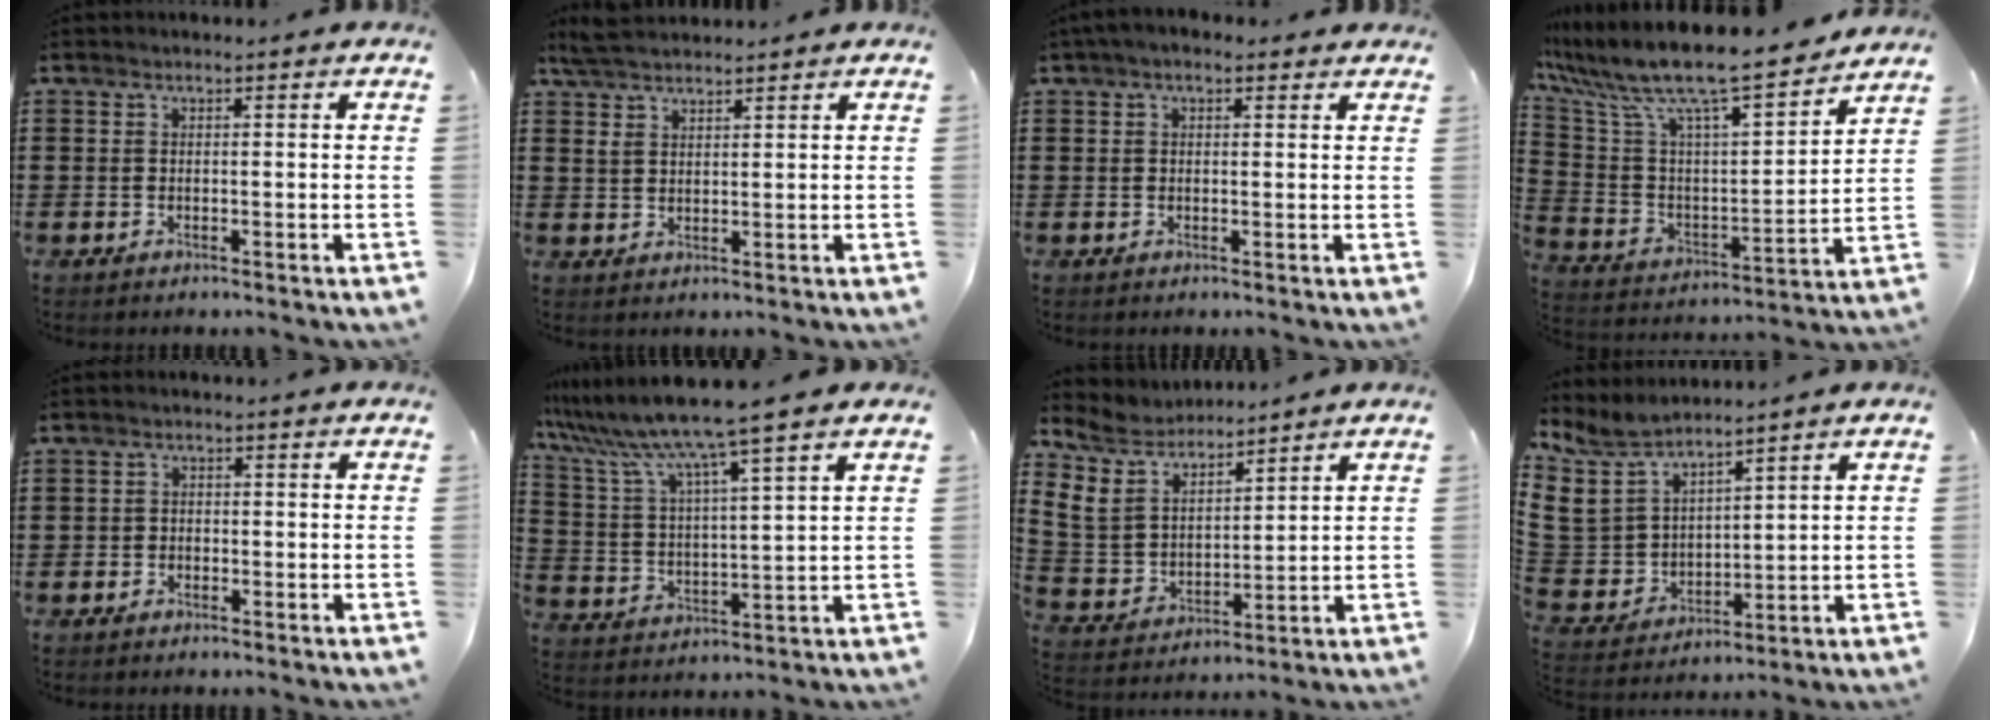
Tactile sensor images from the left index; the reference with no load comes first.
{"total": 4.0, "force": [3.4, 1.2, 1.7], "torque": [-0.042, 0.001, 0.064]}
{"total": 2.0, "force": [1.1, 1.1, 1.2], "torque": [-0.027, 0.008, 0.019]}
{"total": 10.7, "force": [9.0, 0.6, 5.6], "torque": [-0.149, -0.072, 0.148]}
{"total": 1.1, "force": [-0.7, 0.8, 0.1], "torque": [-0.006, 0.003, -0.017]}
{"total": 9.1, "force": [7.6, -1.2, 4.7], "torque": [-0.121, -0.049, 0.123]}
{"total": 7.3, "force": [5.7, 4.1, 2.1], "torque": [-0.089, -0.029, 0.101]}
{"total": 8.1, "force": [6.7, 4.2, 1.9], "torque": [-0.093, -0.046, 0.124]}